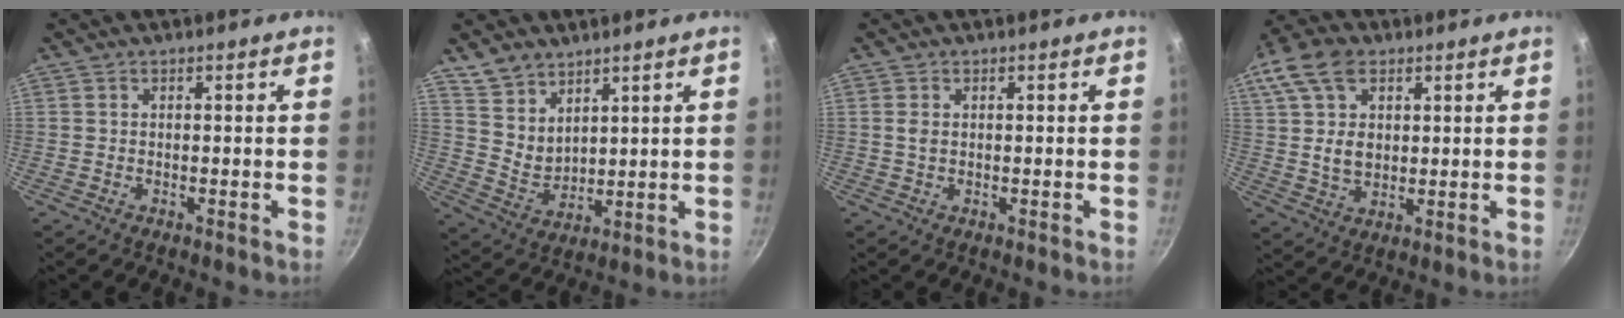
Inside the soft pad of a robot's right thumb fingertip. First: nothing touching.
{"total": 7.8, "force": [5.6, 4.5, 2.9], "torque": [-0.034, -0.029, 0.119]}
{"total": 1.3, "force": [0.3, 0.9, 1.0], "torque": [-0.020, 0.001, 0.004]}
{"total": 13.8, "force": [4.6, 9.6, 8.8], "torque": [-0.160, 0.004, 0.082]}